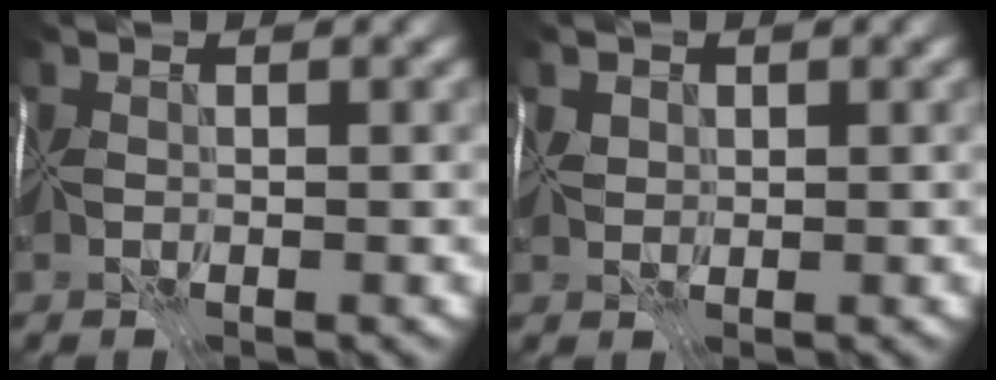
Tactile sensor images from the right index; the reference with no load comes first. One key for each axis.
{"total": 1.0, "fx": 0.9, "fy": 0.4, "fz": 0.1, "tx": 0.004, "ty": 0.010, "tz": 0.015}